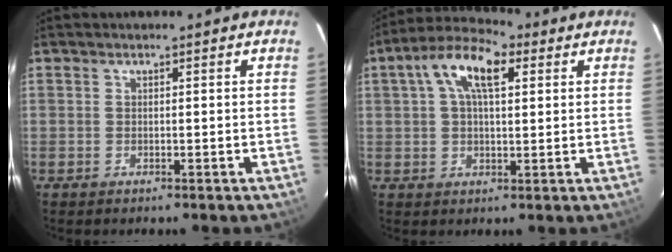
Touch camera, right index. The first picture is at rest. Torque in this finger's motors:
{"motor_torque": [0.89, 0.62, 0.69, 0.09]}